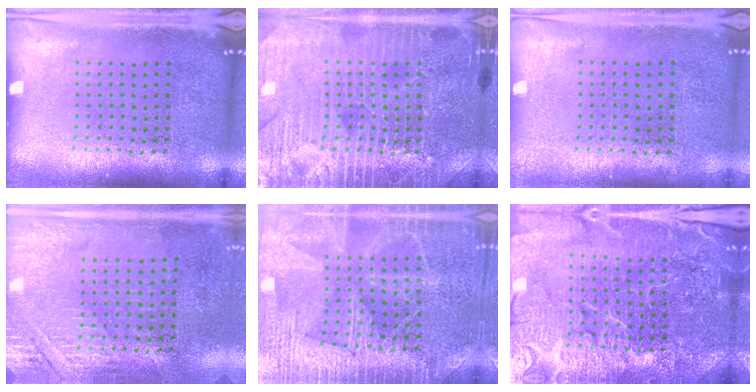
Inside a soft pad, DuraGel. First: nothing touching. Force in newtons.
{"total": 4.0, "press": 4.0, "slide": 0.5}
{"total": 0.0}
{"total": 2.7, "press": 2.4, "slide": 1.2}
{"total": 3.7, "press": 3.6, "slide": 0.4}
{"total": 5.7, "press": 5.1, "slide": 2.4}